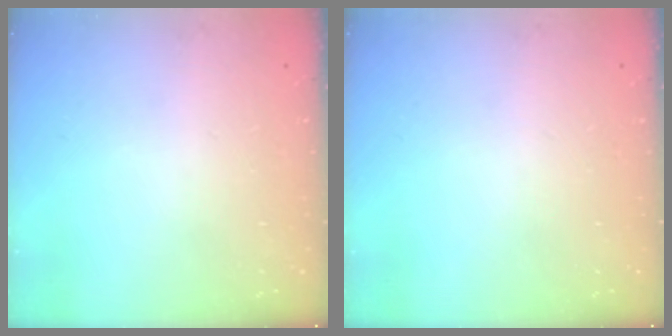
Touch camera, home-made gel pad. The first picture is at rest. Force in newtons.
{"total": 0.0}